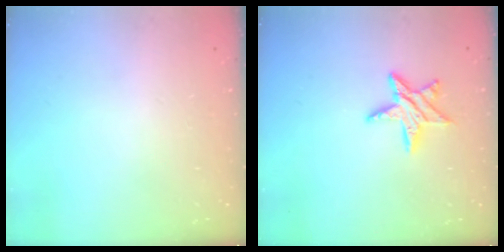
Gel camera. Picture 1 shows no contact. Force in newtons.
{"total": 9.7, "press": 9.7, "slide": 0.5}